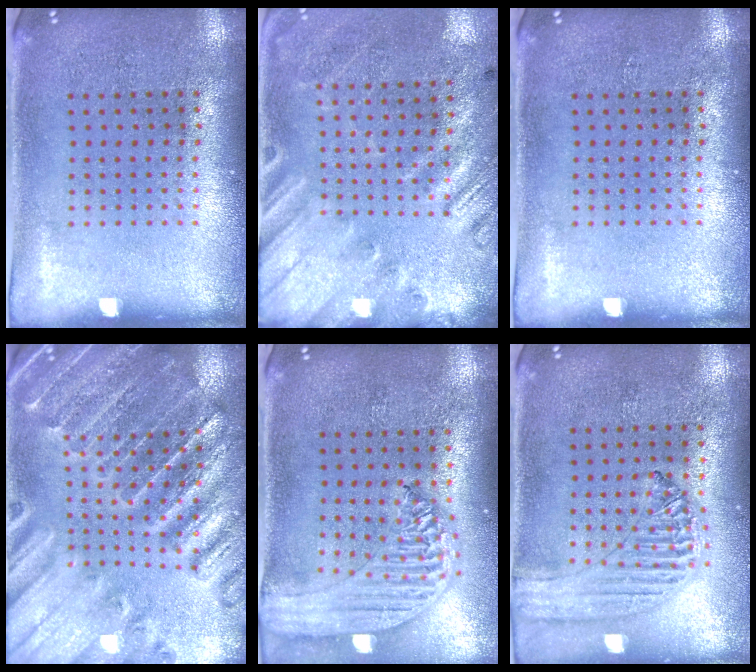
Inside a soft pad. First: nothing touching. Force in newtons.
{"total": 2.6, "press": 1.9, "slide": 1.8}
{"total": 0.0}
{"total": 2.8, "press": 2.8, "slide": 0.4}
{"total": 2.0, "press": 1.9, "slide": 0.7}
{"total": 1.2, "press": 1.2, "slide": 0.1}